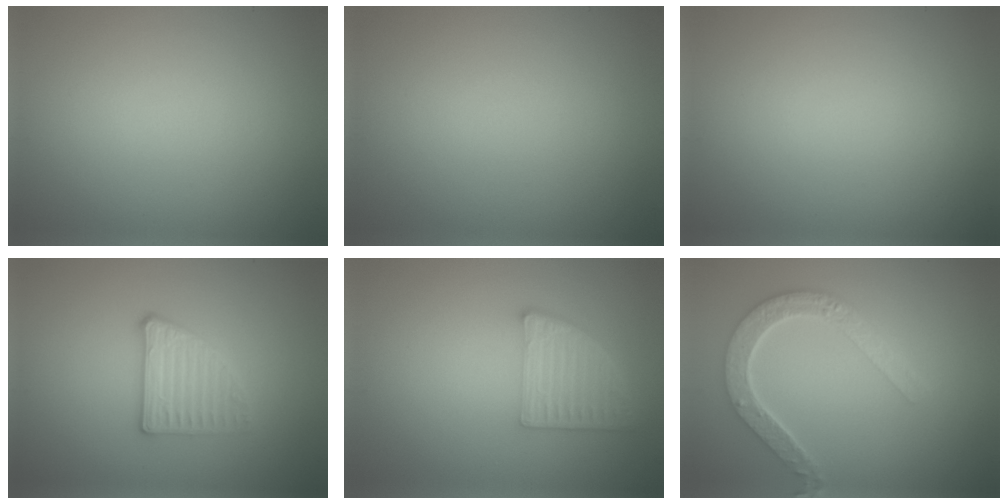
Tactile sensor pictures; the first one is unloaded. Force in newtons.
{"total": 0.0}
{"total": 0.0}
{"total": 2.7, "press": 2.6, "slide": 0.8}
{"total": 4.5, "press": 3.4, "slide": 3.0}
{"total": 4.4, "press": 3.7, "slide": 2.5}